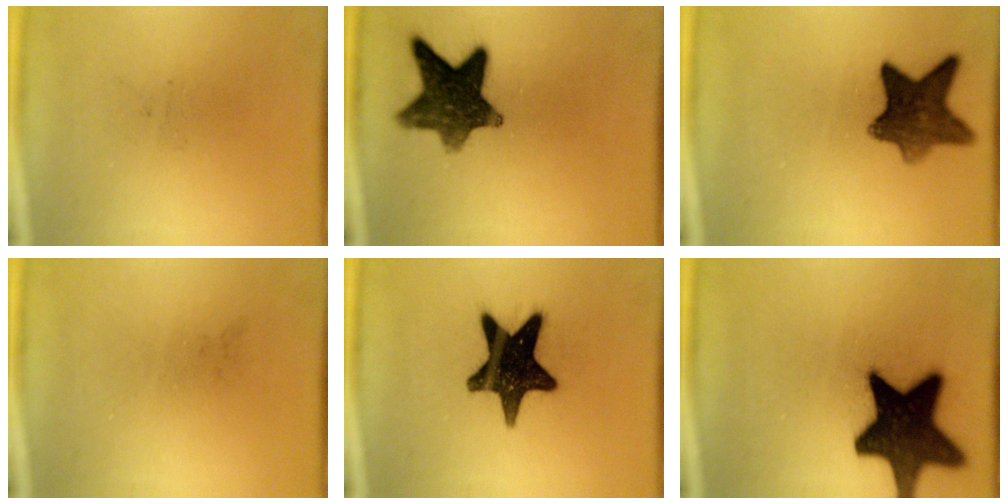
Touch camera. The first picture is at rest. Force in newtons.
{"total": 11.3}
{"total": 9.3}
{"total": 0.0}
{"total": 16.8}
{"total": 19.8}